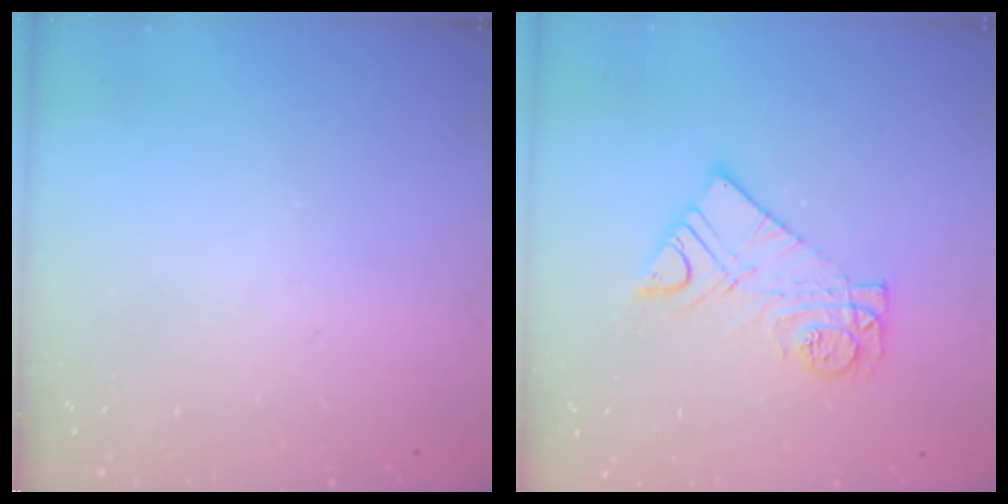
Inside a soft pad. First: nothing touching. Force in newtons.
{"total": 10.5, "press": 10.4, "slide": 0.9}